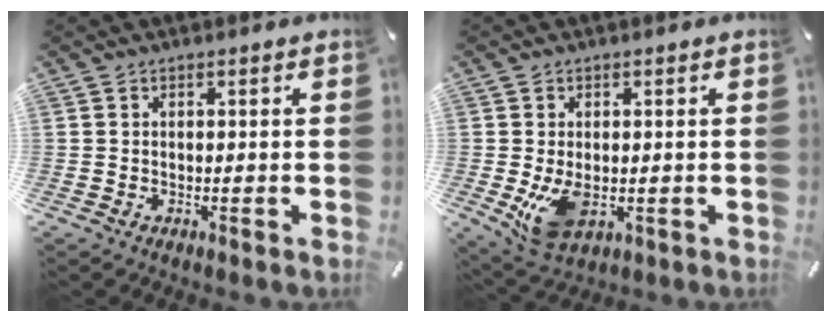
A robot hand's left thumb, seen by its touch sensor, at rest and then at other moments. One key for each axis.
{"total": 6.8, "fx": -0.5, "fy": 4.4, "fz": 5.2, "tx": -0.099, "ty": -0.013, "tz": -0.010}